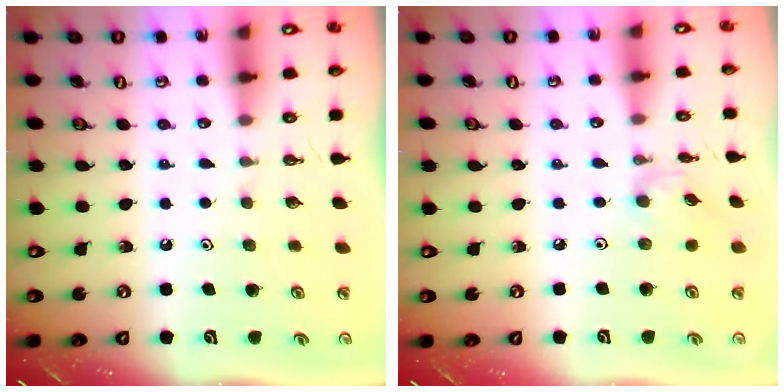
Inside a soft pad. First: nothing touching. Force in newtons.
{"total": 1.6, "press": 1.5, "slide": 0.3}